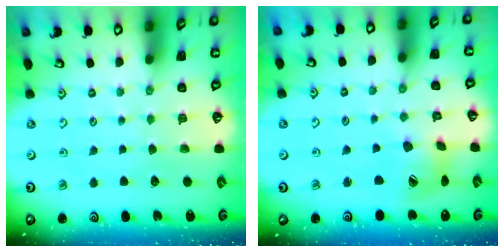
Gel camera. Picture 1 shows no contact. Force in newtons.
{"total": 11.8, "press": 11.7, "slide": 1.3}